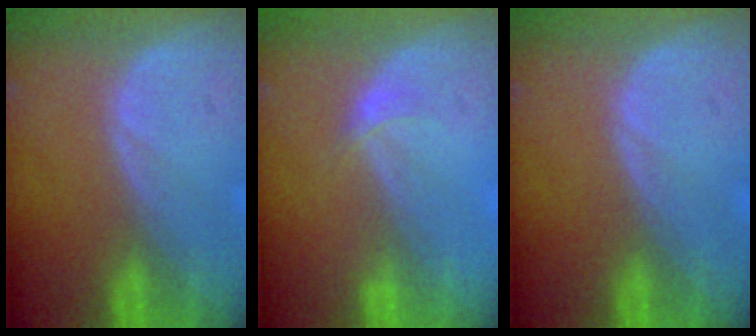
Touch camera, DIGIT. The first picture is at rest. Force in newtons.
{"total": 1.2, "press": 1.2, "slide": 0.1}
{"total": 0.0}